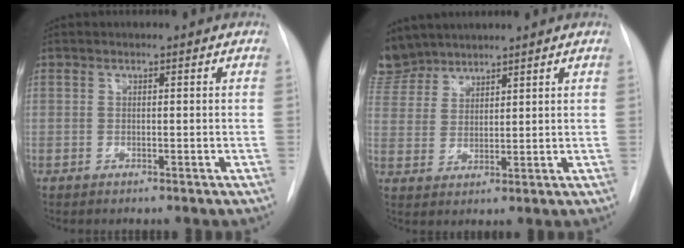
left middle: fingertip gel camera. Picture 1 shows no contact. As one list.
[{"total": 7.5, "force": [7.1, 2.6, 0.4], "torque": [-0.008, 0.003, 0.149]}]